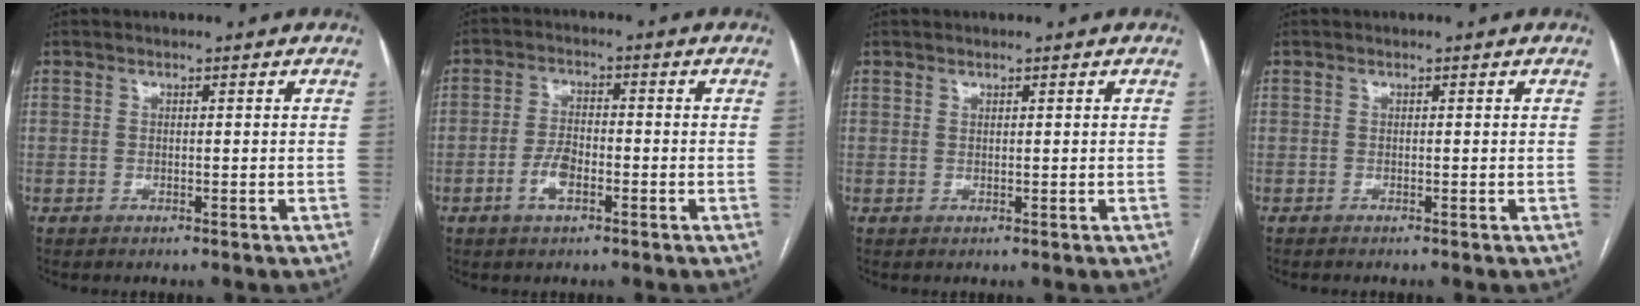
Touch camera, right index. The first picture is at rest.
{"total": 4.2, "force": [-1.7, 1.8, 3.4], "torque": [-0.073, 0.006, -0.032]}
{"total": 0.0}
{"total": 0.6, "force": [-0.6, -0.1, 0.2], "torque": [0.001, -0.001, -0.010]}